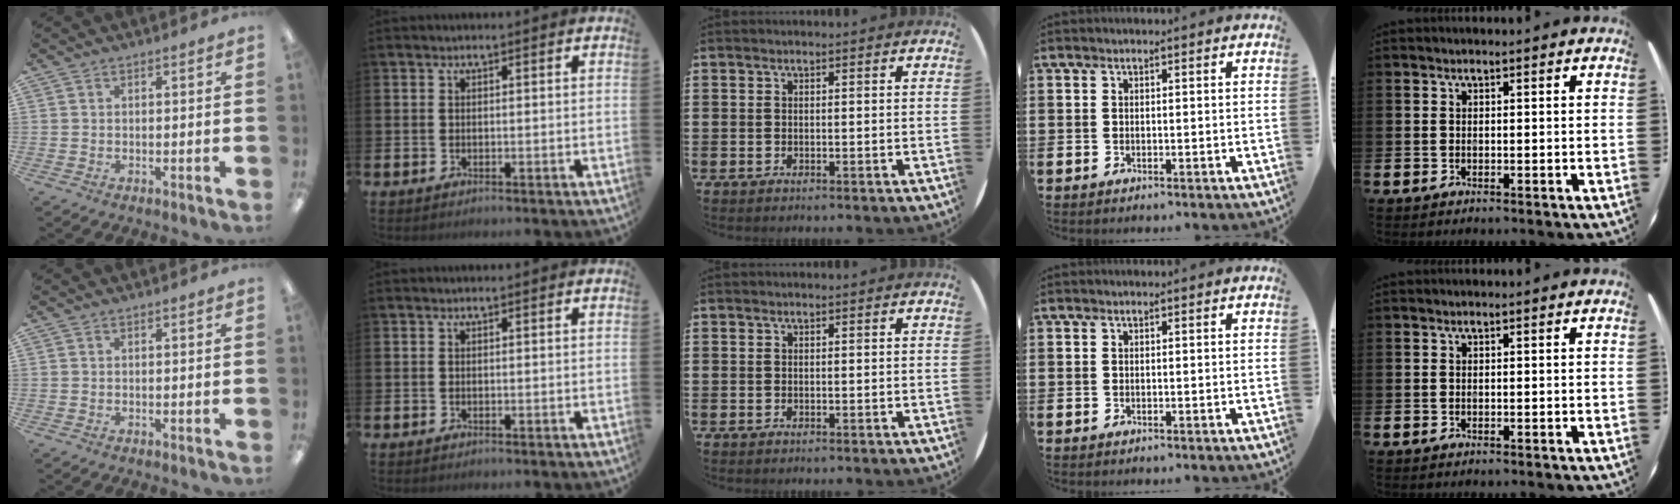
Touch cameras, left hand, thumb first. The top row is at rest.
{}